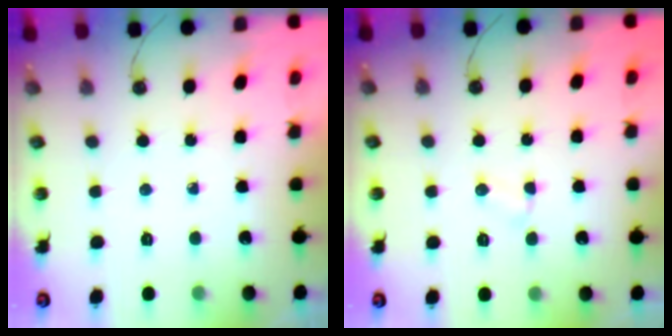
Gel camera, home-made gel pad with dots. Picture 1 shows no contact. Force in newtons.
{"total": 2.8, "press": 2.8, "slide": 0.3}